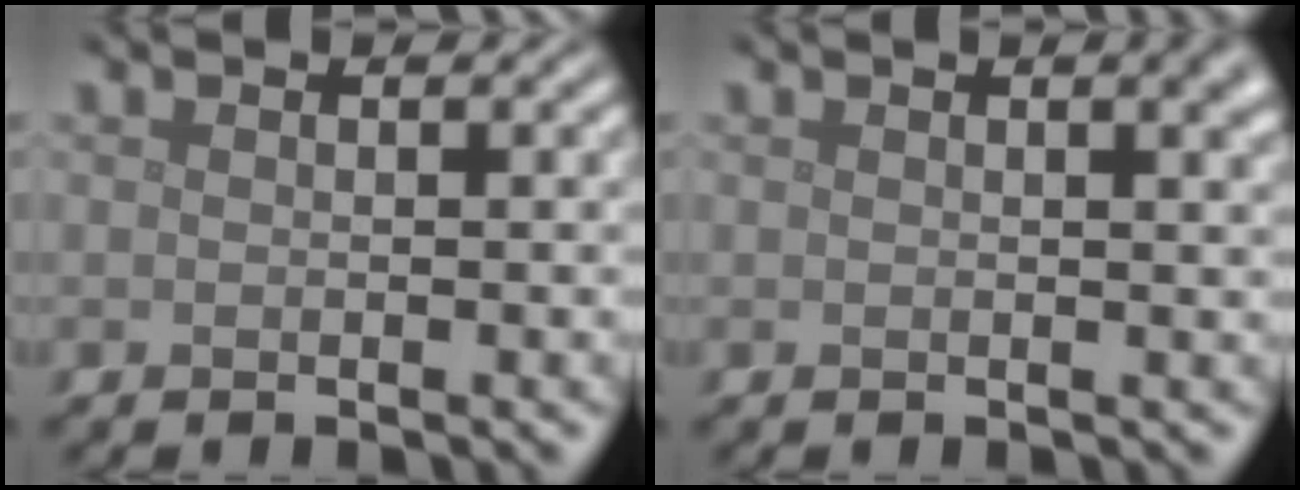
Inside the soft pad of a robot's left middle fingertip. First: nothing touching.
{"total": 3.1, "force": [1.4, 1.2, 2.5], "torque": [-0.014, 0.009, 0.015]}